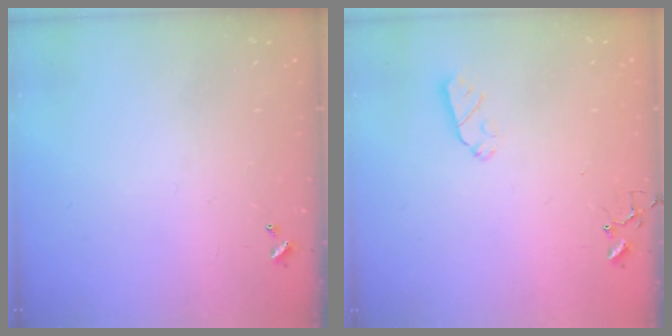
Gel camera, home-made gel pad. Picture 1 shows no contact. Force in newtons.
{"total": 5.5, "press": 5.5, "slide": 0.4}